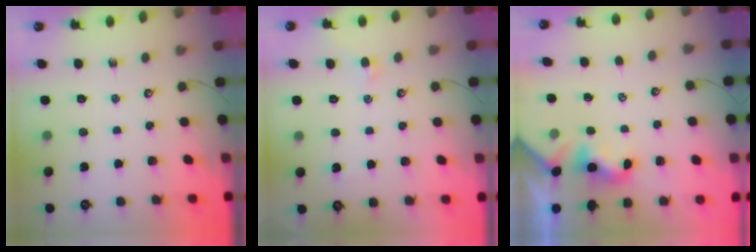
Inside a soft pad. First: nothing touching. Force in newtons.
{"total": 0.0}
{"total": 1.9, "press": 1.8, "slide": 0.6}